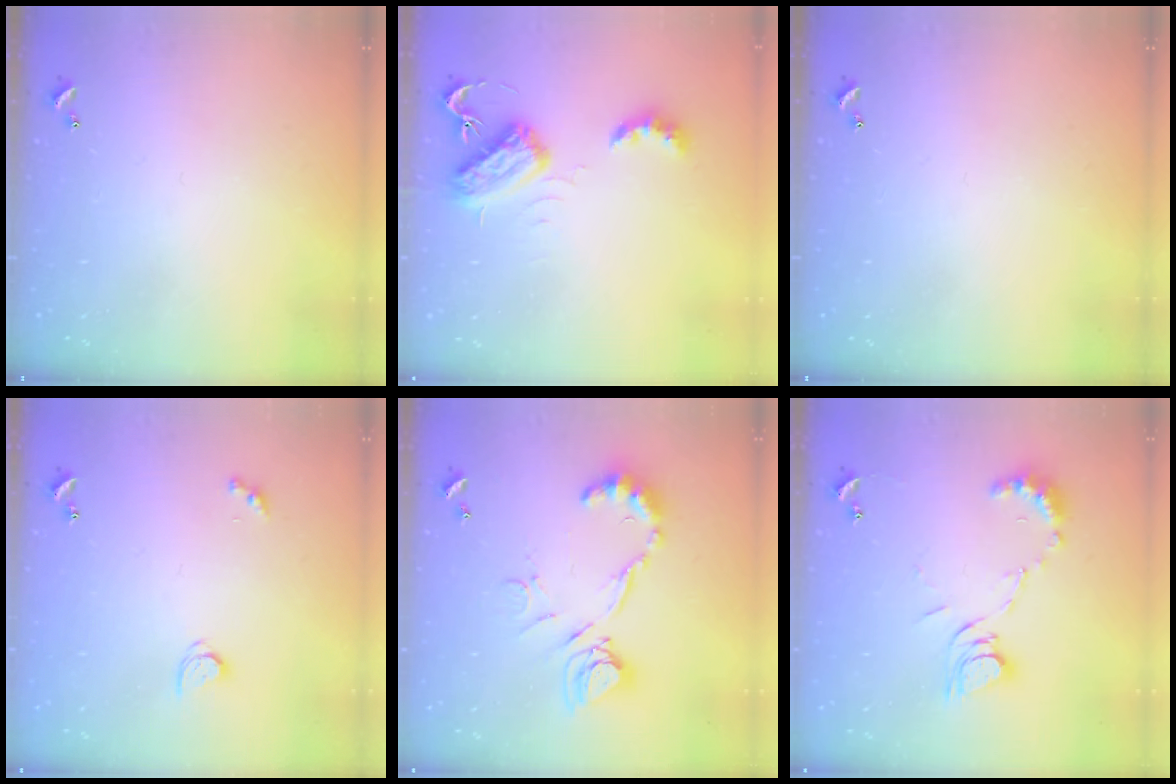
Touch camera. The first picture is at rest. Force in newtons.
{"total": 6.5, "press": 6.4, "slide": 0.4}
{"total": 0.0}
{"total": 2.1, "press": 2.1, "slide": 0.3}
{"total": 14.3, "press": 14.2, "slide": 1.2}
{"total": 9.5, "press": 9.4, "slide": 0.9}